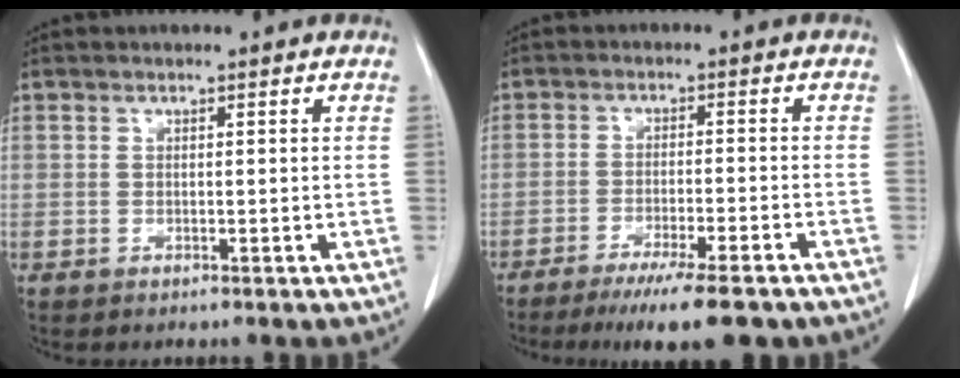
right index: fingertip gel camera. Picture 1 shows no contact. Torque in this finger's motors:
{"motor_torque": [1.15, -0.99, 0.29, 0.14]}